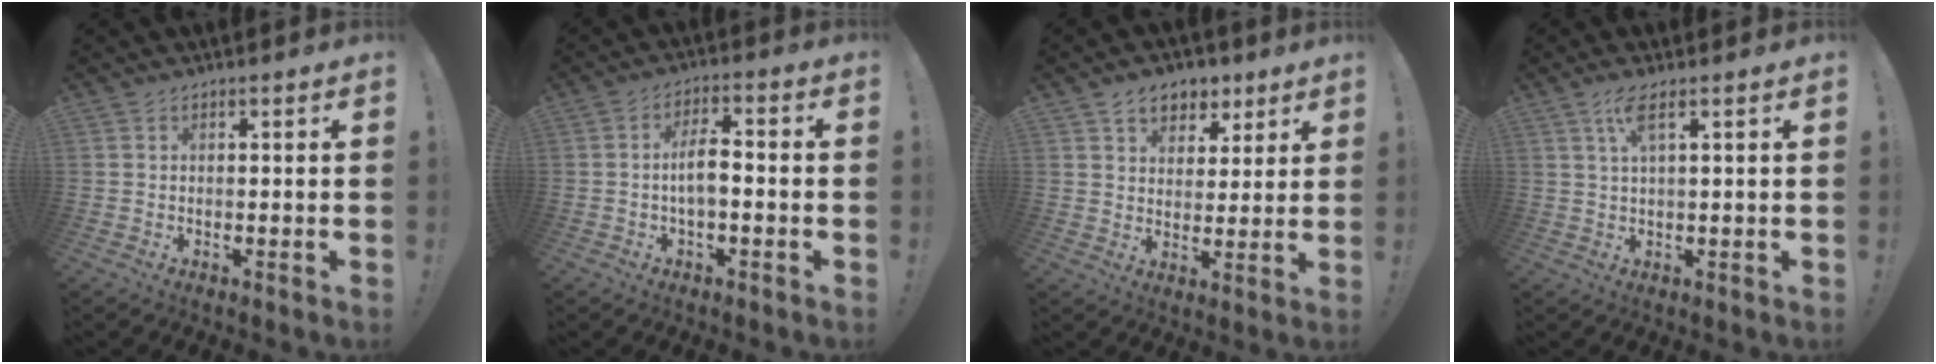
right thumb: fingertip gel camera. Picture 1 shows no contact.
{"total": 6.6, "force": [-1.2, 2.4, 6.0], "torque": [-0.108, 0.009, -0.024]}
{"total": 8.4, "force": [5.2, 6.0, 2.8], "torque": [-0.033, -0.030, 0.098]}
{"total": 4.6, "force": [2.0, 0.7, 4.1], "torque": [-0.084, 0.002, 0.033]}